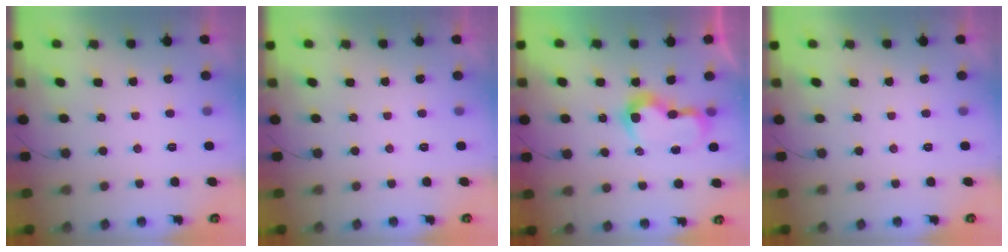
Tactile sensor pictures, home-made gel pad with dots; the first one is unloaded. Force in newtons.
{"total": 0.0}
{"total": 8.0, "press": 8.0, "slide": 0.2}
{"total": 0.0}